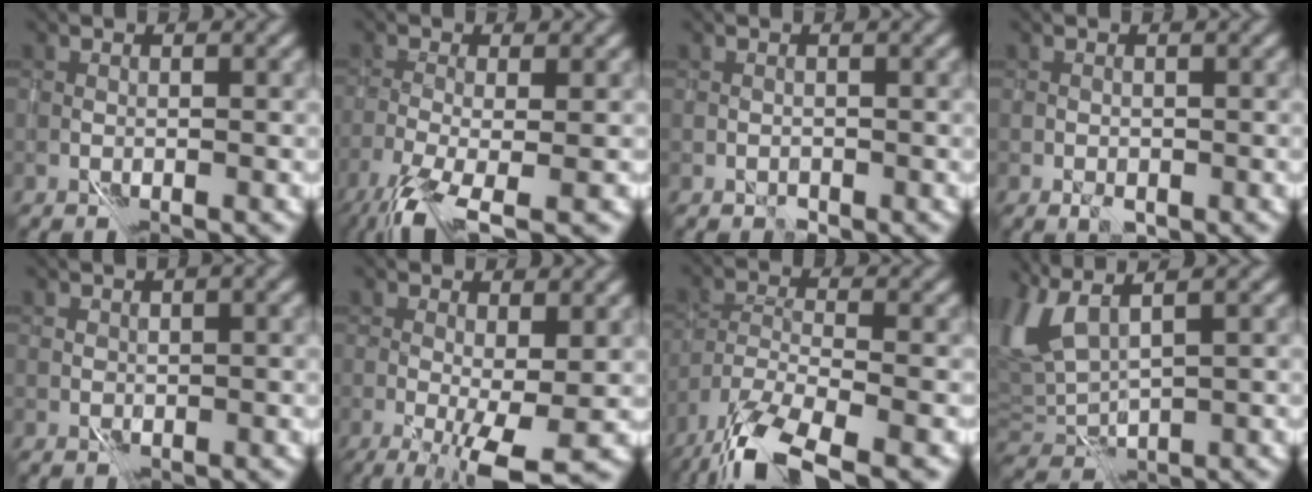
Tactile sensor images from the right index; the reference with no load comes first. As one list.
[{"total": 5.4, "force": [-2.6, 1.4, 4.5], "torque": [-0.077, -0.012, -0.058]}, {"total": 0.8, "force": [0.8, 0.1, -0.3], "torque": [0.008, 0.008, 0.015]}, {"total": 0.8, "force": [0.3, 0.6, 0.4], "torque": [-0.005, 0.004, 0.007]}, {"total": 1.5, "force": [0.4, 0.9, 1.1], "torque": [-0.009, 0.009, 0.011]}, {"total": 4.8, "force": [-0.4, 0.7, 4.7], "torque": [-0.078, -0.006, -0.002]}, {"total": 9.6, "force": [-7.1, 2.5, 6.0], "torque": [-0.111, -0.017, -0.123]}, {"total": 5.9, "force": [2.8, 2.1, 4.7], "torque": [-0.117, 0.006, 0.057]}]